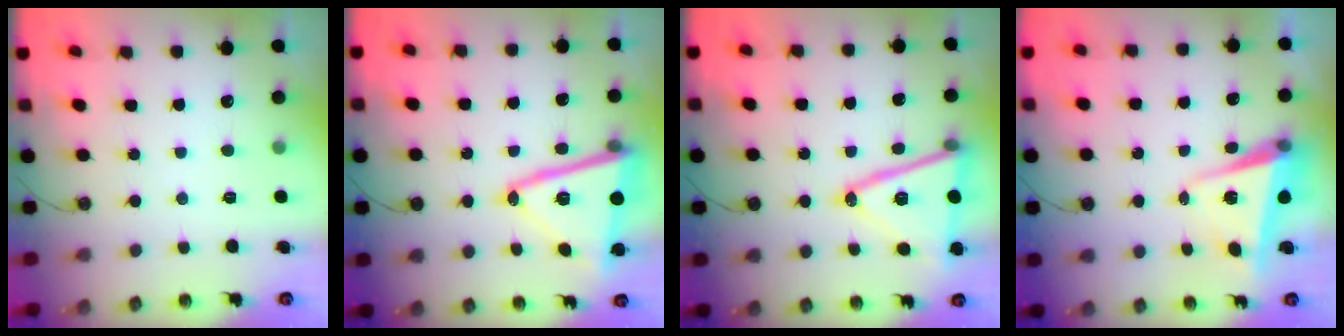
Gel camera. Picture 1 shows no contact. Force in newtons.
{"total": 18.6, "press": 18.5, "slide": 1.7}
{"total": 18.5, "press": 18.2, "slide": 3.5}
{"total": 7.1, "press": 6.9, "slide": 1.5}